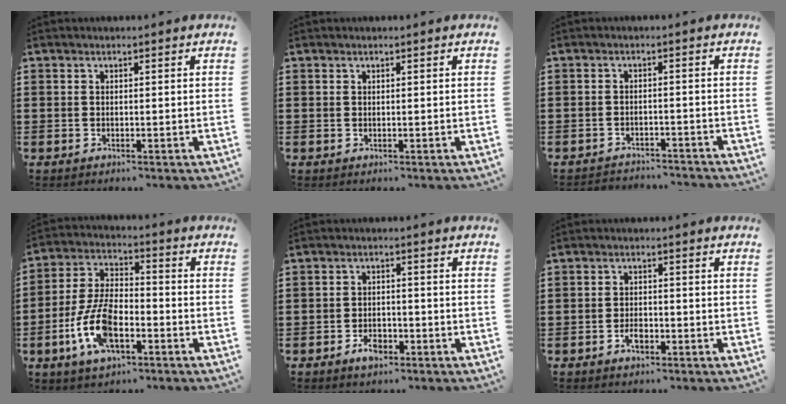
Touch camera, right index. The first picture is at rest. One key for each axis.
{"total": 0.0}
{"total": 2.4, "fx": -2.4, "fy": 0.2, "fz": -0.1, "tx": -0.007, "ty": -0.001, "tz": -0.051}
{"total": 10.2, "fx": -3.7, "fy": 4.8, "fz": 8.2, "tx": -0.196, "ty": -0.003, "tz": -0.072}
{"total": 3.3, "fx": -1.8, "fy": 1.8, "fz": 2.1, "tx": -0.037, "ty": 0.002, "tz": -0.033}
{"total": 2.3, "fx": -1.1, "fy": 1.2, "fz": 1.6, "tx": -0.032, "ty": 0.004, "tz": -0.021}